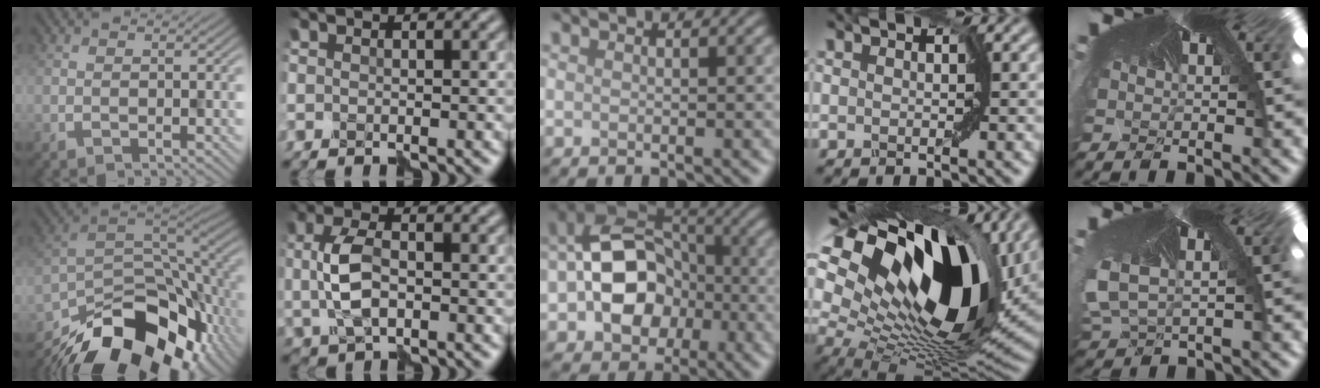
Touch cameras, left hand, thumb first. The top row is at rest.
{"thumb": {"total": 16.4, "force": [-10.5, 7.8, 9.9], "torque": [-0.187, -0.038, -0.164]}, "index": {"total": 4.3, "force": [0.1, 2.3, 3.6], "torque": [-0.082, 0.003, -0.001]}, "middle": {"total": 7.9, "force": [-2.4, 6.1, 4.4], "torque": [-0.085, 0.003, -0.034]}, "ring": {"total": 18.4, "force": [7.7, 10.0, 13.4], "torque": [-0.220, 0.012, 0.146]}, "little": {"total": 3.0, "force": [-2.7, 0.3, -1.3], "torque": [-0.034, -0.046, -0.007]}}